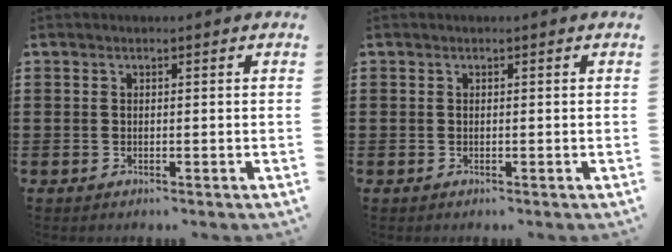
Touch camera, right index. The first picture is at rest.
{"total": 0.0}